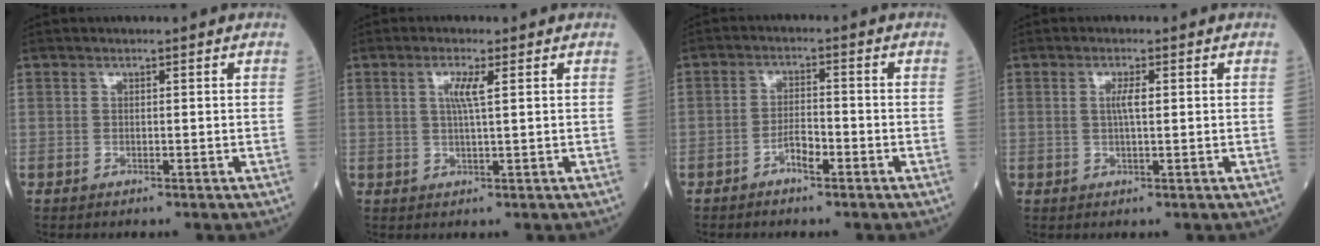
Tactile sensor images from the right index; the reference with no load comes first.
{"total": 3.0, "force": [0.9, -0.1, 2.9], "torque": [-0.060, 0.000, 0.016]}
{"total": 3.2, "force": [-2.0, 0.8, 2.4], "torque": [-0.040, 0.005, -0.039]}
{"total": 2.2, "force": [0.2, 0.3, 2.2], "torque": [-0.041, 0.001, 0.004]}